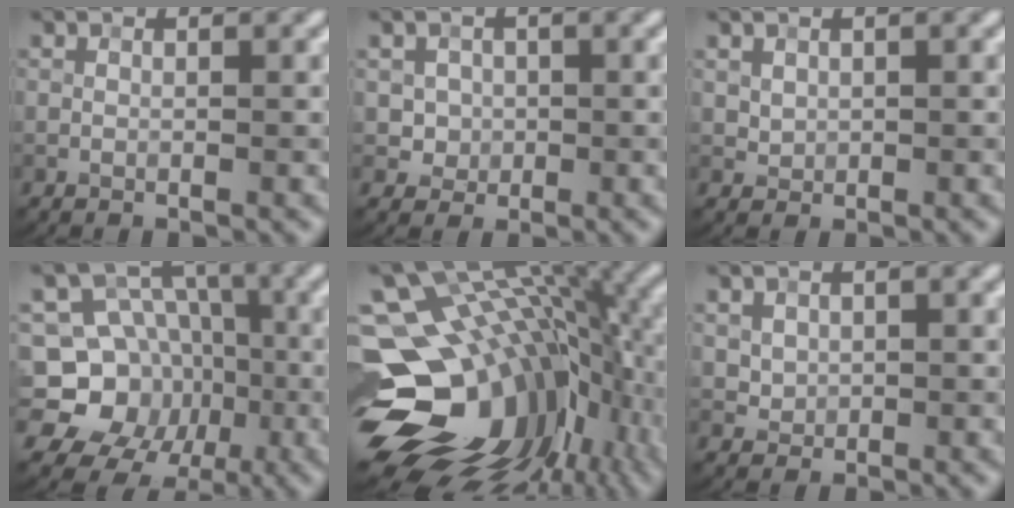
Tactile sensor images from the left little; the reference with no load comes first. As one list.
[{"total": 2.3, "force": [0.4, 2.2, 0.7], "torque": [-0.003, -0.004, 0.016]}, {"total": 0.9, "force": [0.4, 0.7, 0.3], "torque": [-0.006, -0.004, 0.013]}, {"total": 11.6, "force": [-3.7, 10.2, 4.0], "torque": [-0.068, 0.003, -0.092]}, {"total": 18.2, "force": [-2.5, 12.8, 12.7], "torque": [-0.220, -0.015, -0.017]}, {"total": 1.3, "force": [0.5, 1.1, 0.5], "torque": [-0.009, -0.005, 0.015]}]